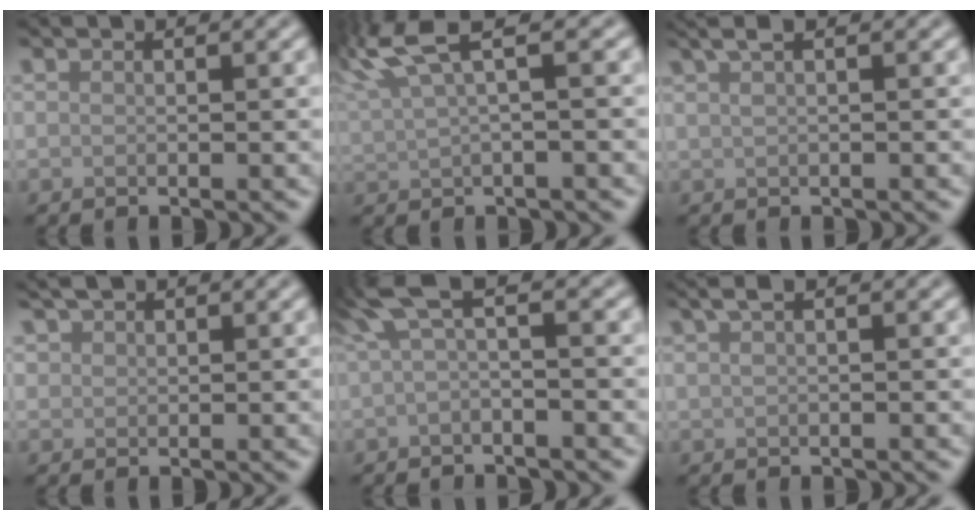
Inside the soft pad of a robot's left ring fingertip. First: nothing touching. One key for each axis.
{"total": 5.9, "fx": 3.3, "fy": 1.4, "fz": 4.7, "tx": -0.097, "ty": 0.023, "tz": 0.063}
{"total": 2.2, "fx": 1.2, "fy": 0.6, "fz": 1.7, "tx": -0.029, "ty": 0.004, "tz": 0.018}
{"total": 1.7, "fx": 1.2, "fy": 1.1, "fz": 0.6, "tx": -0.010, "ty": 0.005, "tz": 0.022}
{"total": 3.5, "fx": 0.8, "fy": 0.9, "fz": 3.3, "tx": -0.059, "ty": 0.006, "tz": 0.007}
{"total": 1.9, "fx": 1.0, "fy": 0.6, "fz": 1.5, "tx": -0.027, "ty": 0.005, "tz": 0.016}